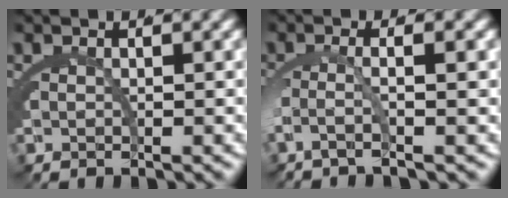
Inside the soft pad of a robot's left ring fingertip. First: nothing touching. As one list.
[{"total": 3.1, "force": [-1.0, 0.1, 2.9], "torque": [-0.065, -0.007, -0.012]}]